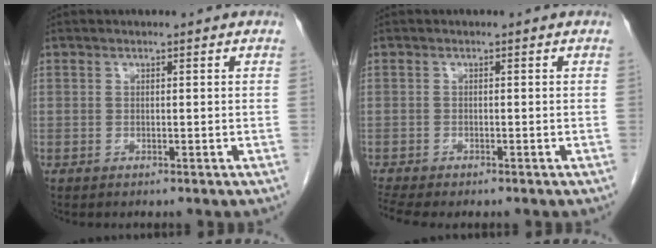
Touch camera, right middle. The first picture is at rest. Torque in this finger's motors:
{"motor_torque": [1.15, -0.80, 0.07, 0.10]}